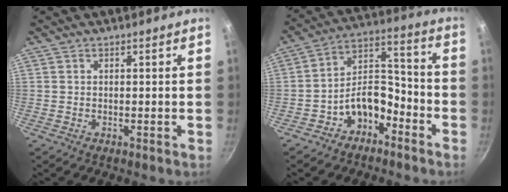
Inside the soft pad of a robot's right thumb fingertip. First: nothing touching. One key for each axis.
{"total": 10.8, "fx": -5.9, "fy": 6.9, "fz": 5.9, "tx": -0.068, "ty": 0.080, "tz": -0.102}